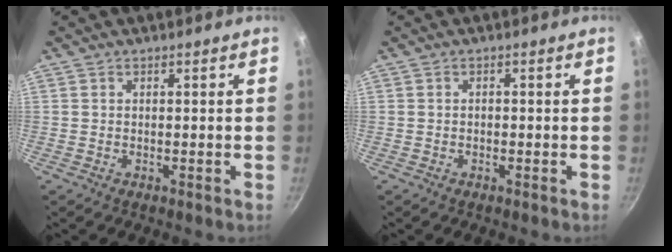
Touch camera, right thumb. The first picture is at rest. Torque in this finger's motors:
{"motor_torque": [-0.08, -0.17, -0.29, -0.15, 0.00]}